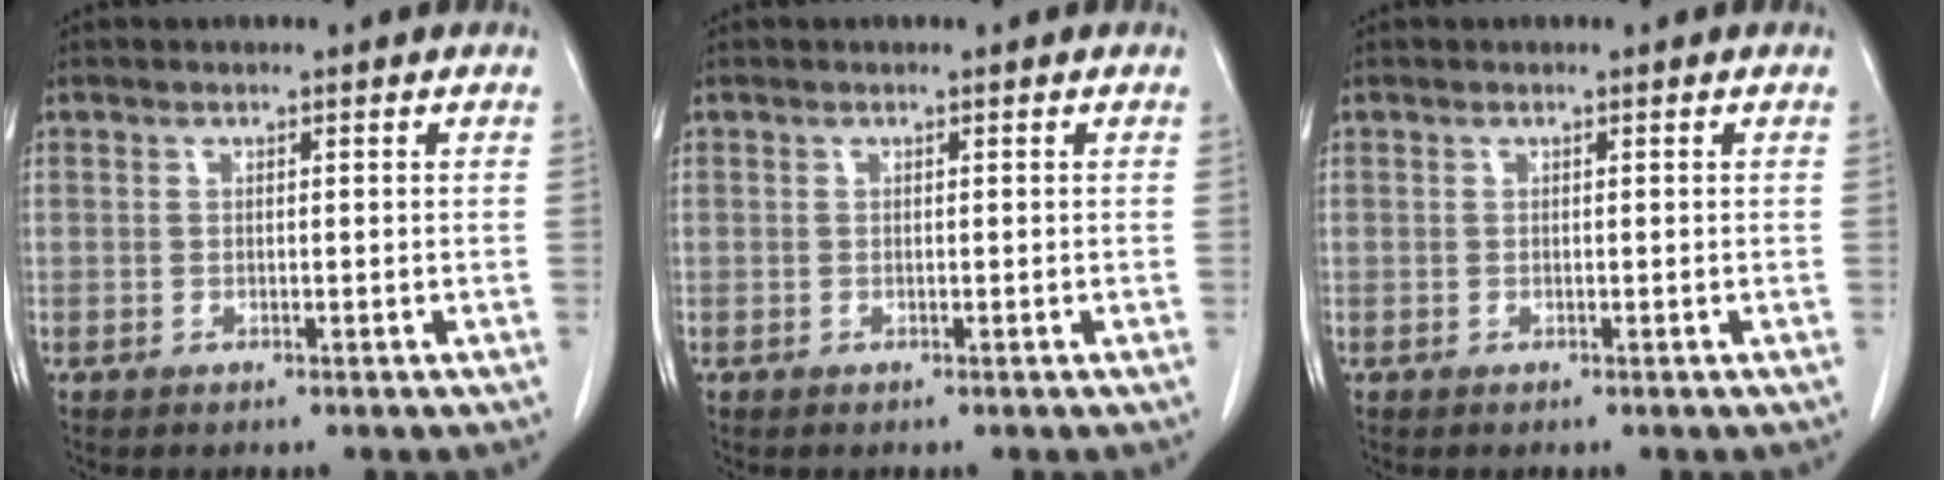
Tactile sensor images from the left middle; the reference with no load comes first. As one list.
[{"total": 0.0}, {"total": 0.0}]